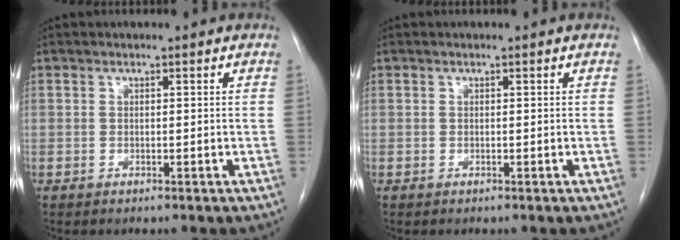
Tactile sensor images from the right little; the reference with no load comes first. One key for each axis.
{"total": 0.0}